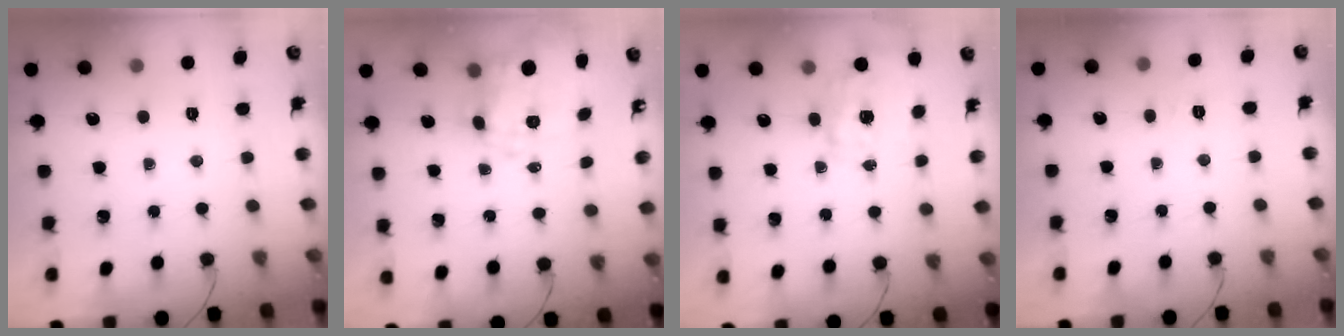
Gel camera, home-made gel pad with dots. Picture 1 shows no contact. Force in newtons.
{"total": 4.6, "press": 4.0, "slide": 2.3}
{"total": 1.4, "press": 1.2, "slide": 0.7}
{"total": 2.2, "press": 1.6, "slide": 1.6}